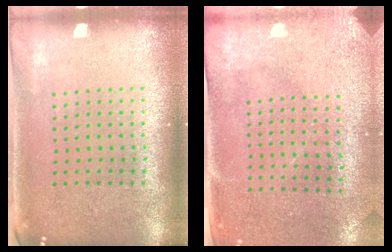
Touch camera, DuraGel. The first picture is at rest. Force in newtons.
{"total": 3.0, "press": 2.3, "slide": 1.9}